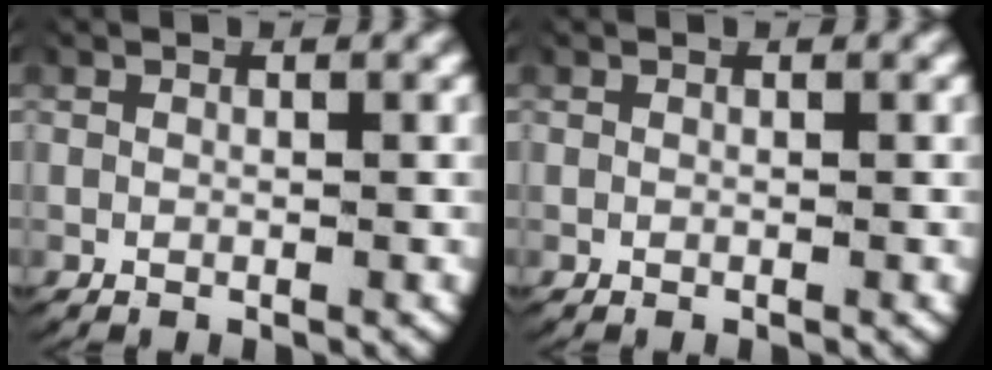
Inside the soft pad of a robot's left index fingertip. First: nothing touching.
{"total": 0.0}